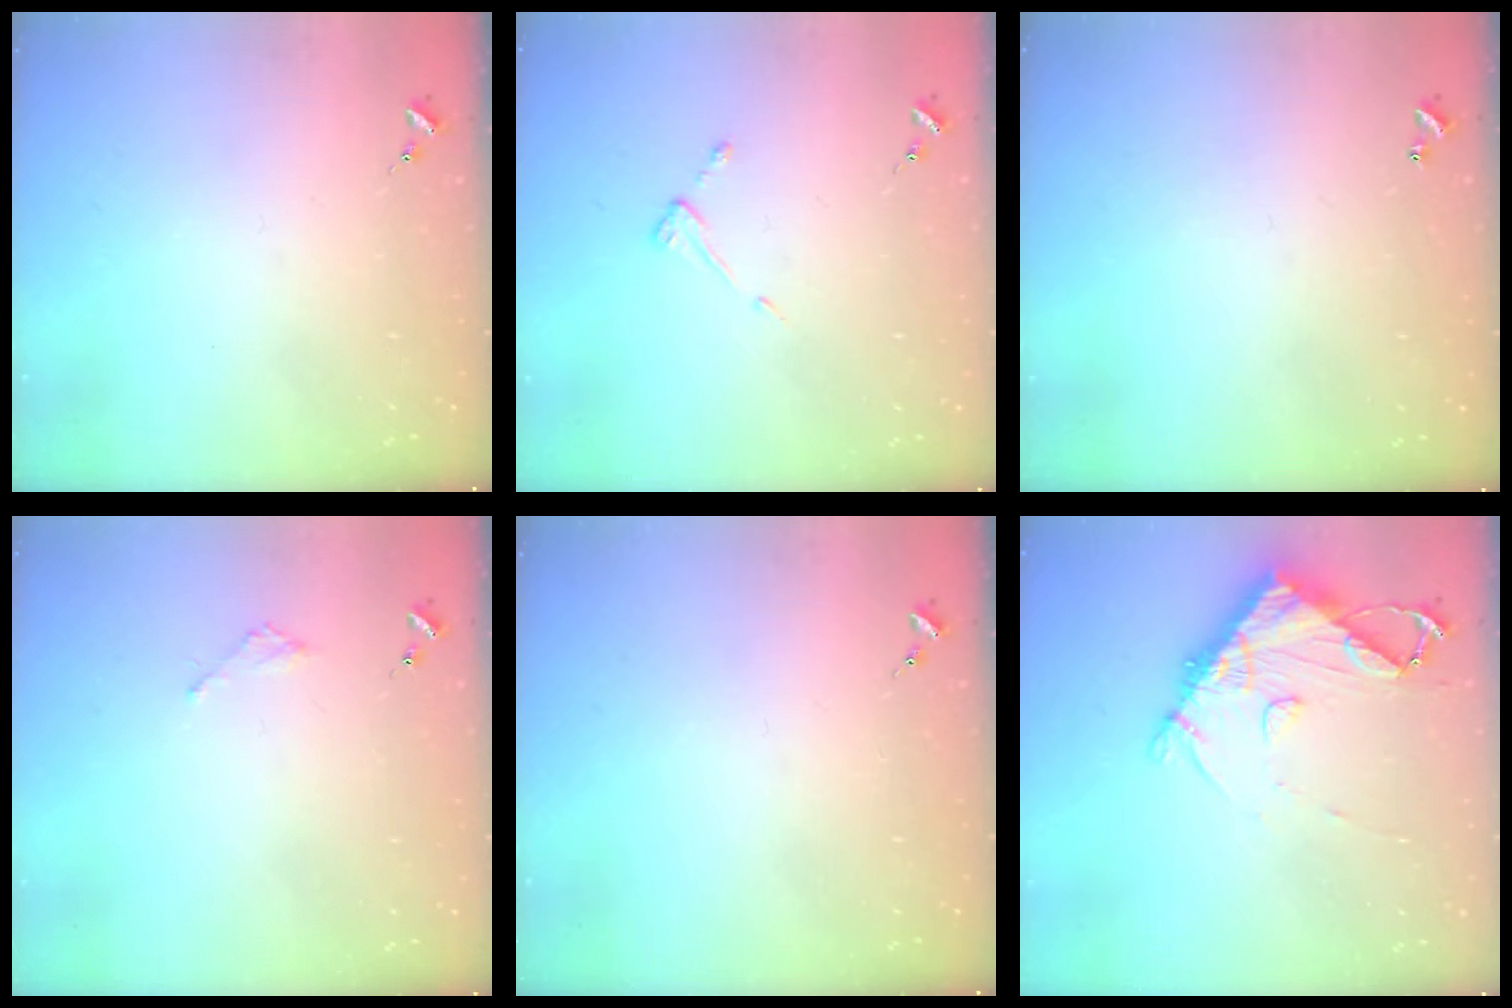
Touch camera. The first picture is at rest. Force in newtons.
{"total": 3.8, "press": 3.8, "slide": 0.4}
{"total": 0.9, "press": 0.9, "slide": 0.2}
{"total": 1.8, "press": 1.8, "slide": 0.2}
{"total": 0.0}
{"total": 11.0, "press": 10.9, "slide": 1.4}